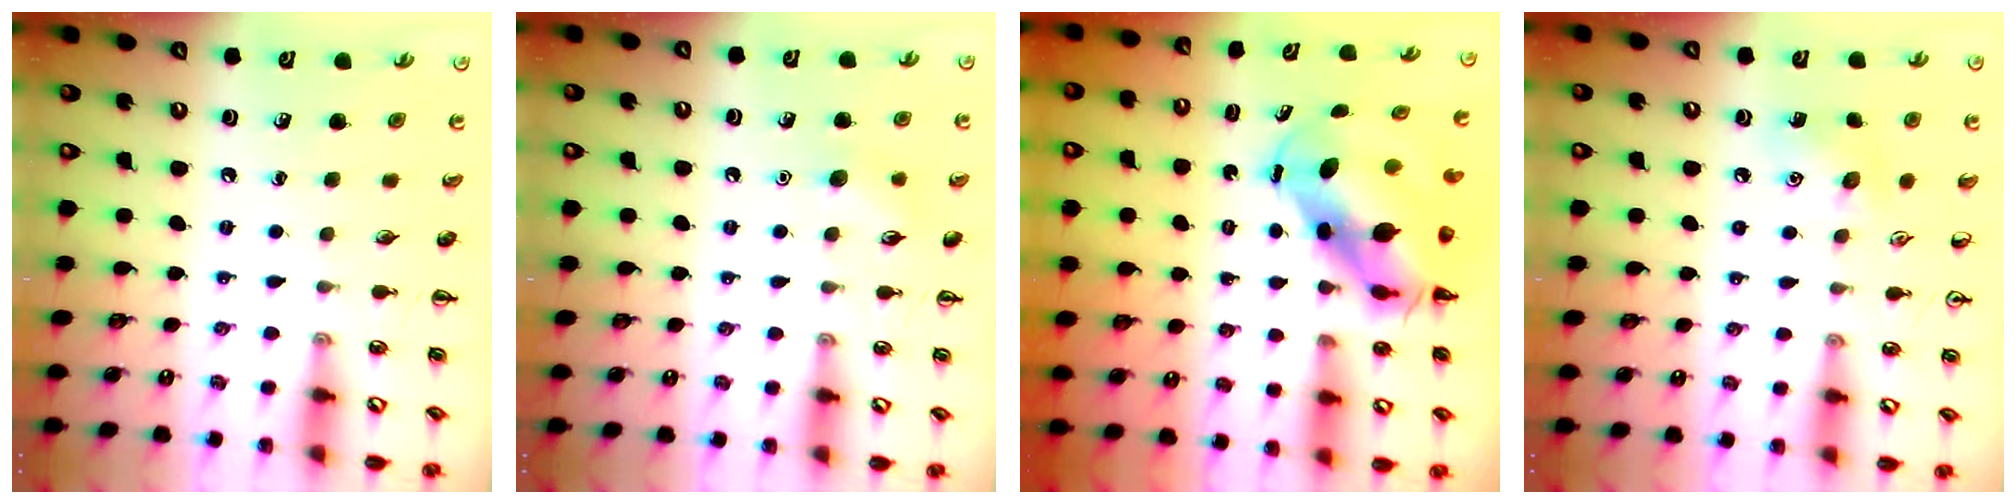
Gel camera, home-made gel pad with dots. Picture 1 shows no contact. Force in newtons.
{"total": 6.8, "press": 6.6, "slide": 1.5}
{"total": 9.1, "press": 8.8, "slide": 2.2}
{"total": 8.3, "press": 8.2, "slide": 1.7}